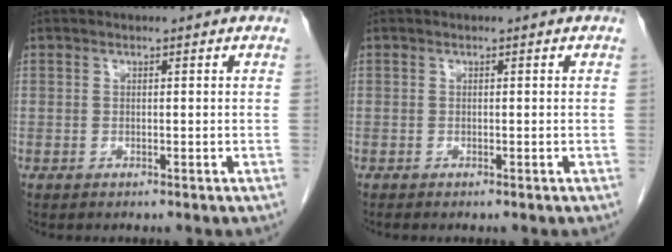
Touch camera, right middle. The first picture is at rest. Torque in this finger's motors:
{"motor_torque": [0.03, 0.01, -0.01, 0.00]}